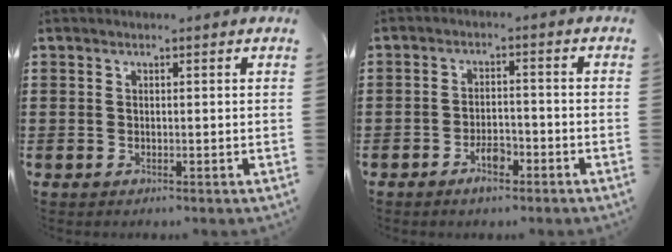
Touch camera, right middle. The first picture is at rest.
{"total": 3.9, "force": [-2.5, 1.5, 2.6], "torque": [-0.051, 0.005, -0.050]}